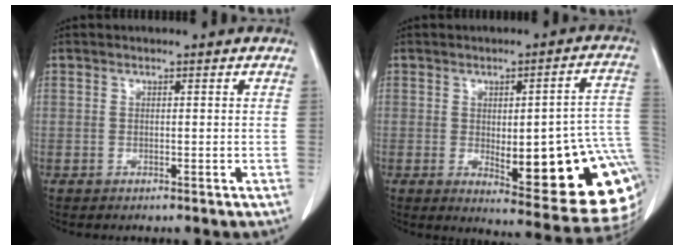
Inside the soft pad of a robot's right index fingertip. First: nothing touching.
{"total": 21.5, "force": [-3.6, 5.2, 20.5], "torque": [-0.166, 0.011, -0.026]}